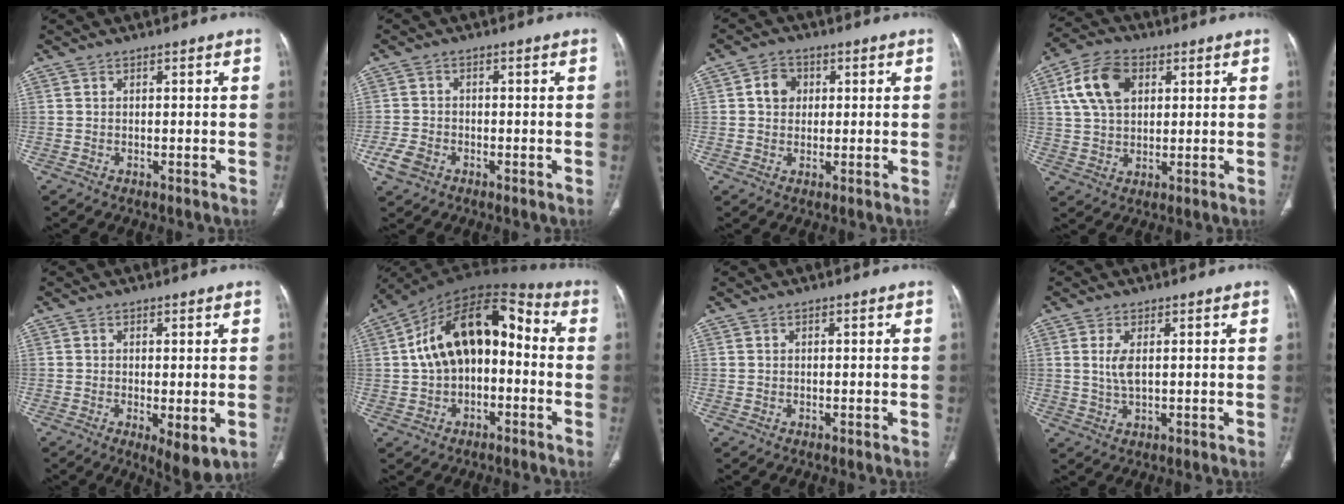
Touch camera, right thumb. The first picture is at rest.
{"total": 4.2, "force": [-2.0, 3.1, 2.1], "torque": [-0.042, 0.011, -0.035]}
{"total": 4.6, "force": [1.0, 3.9, 2.3], "torque": [-0.021, 0.006, 0.013]}
{"total": 11.3, "force": [3.7, 7.4, 7.7], "torque": [-0.135, 0.006, 0.065]}
{"total": 6.3, "force": [-1.6, 2.1, 5.7], "torque": [-0.089, -0.021, -0.020]}
{"total": 17.8, "force": [-0.1, 10.8, 14.2], "torque": [-0.208, 0.058, -0.012]}
{"total": 0.0}
{"total": 3.7, "force": [0.7, 1.5, 3.3], "torque": [-0.078, -0.005, 0.022]}